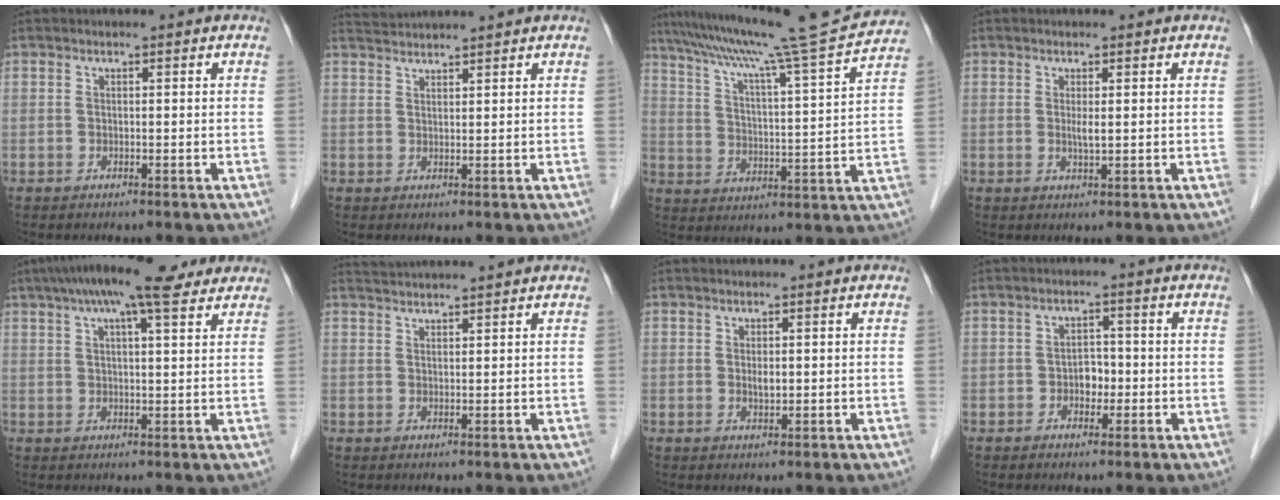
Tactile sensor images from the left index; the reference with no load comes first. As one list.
[{"total": 4.2, "force": [4.1, -0.7, 0.7], "torque": [-0.012, 0.027, 0.072]}, {"total": 18.6, "force": [16.7, -2.6, 7.6], "torque": [-0.138, -0.029, 0.240]}, {"total": 1.5, "force": [0.2, 0.1, 1.4], "torque": [-0.033, -0.003, 0.006]}, {"total": 13.0, "force": [9.3, 2.6, 8.8], "torque": [-0.153, 0.045, 0.144]}, {"total": 5.9, "force": [5.6, -0.6, 1.7], "torque": [-0.029, 0.031, 0.085]}, {"total": 1.4, "force": [0.2, 0.6, 1.3], "torque": [-0.024, -0.003, 0.006]}, {"total": 2.8, "force": [-0.8, 1.9, 1.8], "torque": [-0.024, 0.008, -0.013]}]